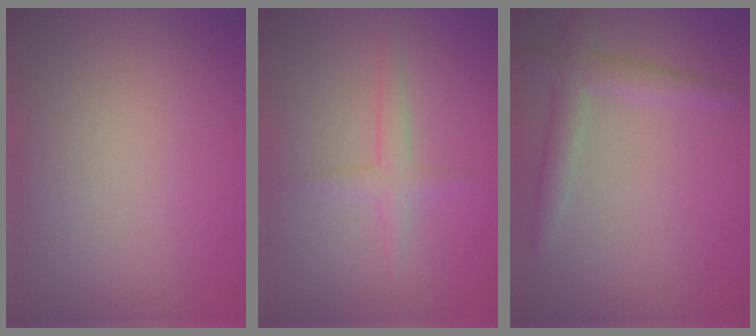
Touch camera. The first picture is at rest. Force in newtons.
{"total": 1.6, "press": 1.6, "slide": 0.1}
{"total": 2.7, "press": 2.7, "slide": 0.1}